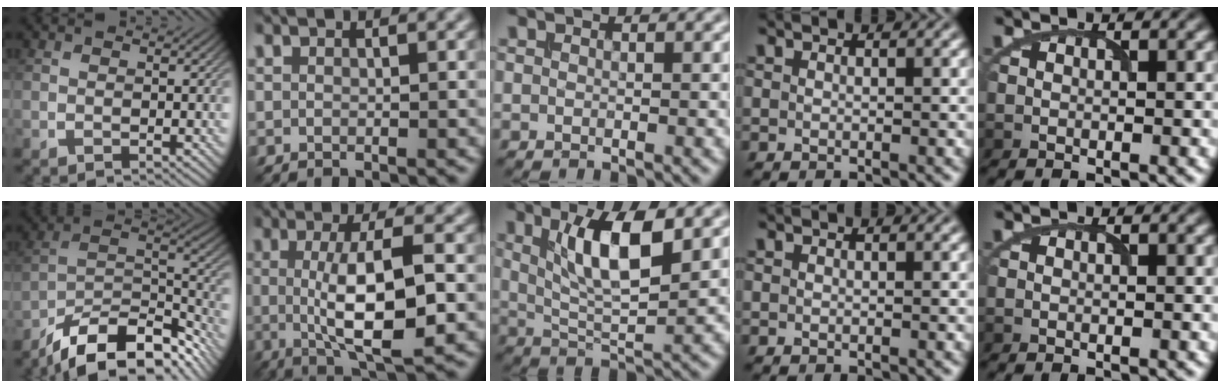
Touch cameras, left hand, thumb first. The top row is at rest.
{"thumb": {"total": 14.0, "force": [-10.6, 5.0, 7.7], "torque": [-0.148, -0.014, -0.177]}, "index": {"total": 7.8, "force": [-0.3, 2.0, 7.5], "torque": [-0.122, -0.007, -0.002]}, "middle": {"total": 7.0, "force": [2.4, 2.1, 6.2], "torque": [-0.110, -0.005, 0.045]}}